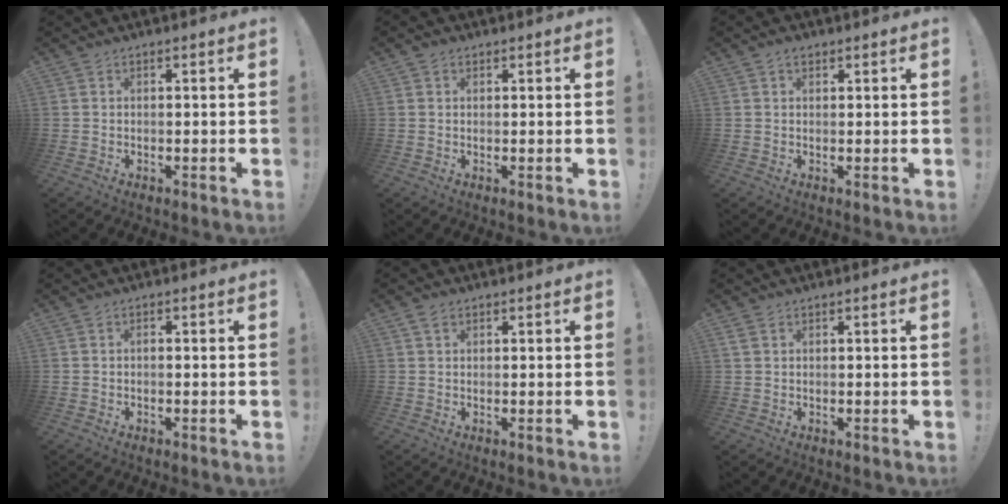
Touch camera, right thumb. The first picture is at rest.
{"total": 1.2, "force": [0.8, 0.8, 0.3], "torque": [-0.007, 0.002, 0.015]}
{"total": 1.8, "force": [1.1, 1.1, 0.9], "torque": [-0.017, 0.002, 0.021]}
{"total": 0.6, "force": [-0.4, 0.3, 0.3], "torque": [-0.014, 0.005, -0.007]}
{"total": 2.1, "force": [1.3, 1.3, 1.0], "torque": [-0.021, 0.003, 0.025]}
{"total": 1.7, "force": [0.9, 1.1, 0.9], "torque": [-0.026, 0.006, 0.019]}